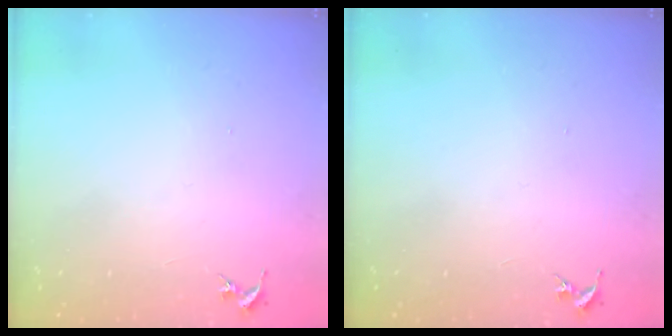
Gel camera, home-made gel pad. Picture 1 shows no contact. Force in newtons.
{"total": 0.0}